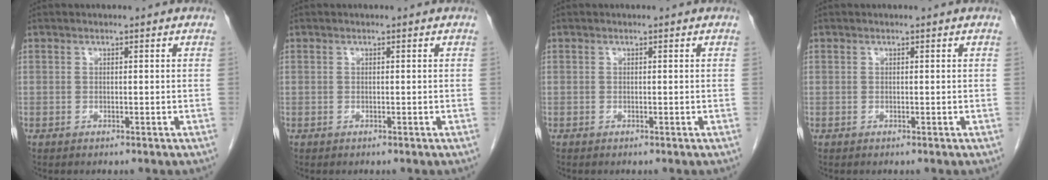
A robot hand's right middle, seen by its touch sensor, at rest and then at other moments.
{"total": 0.0}
{"total": 0.0}
{"total": 0.0}